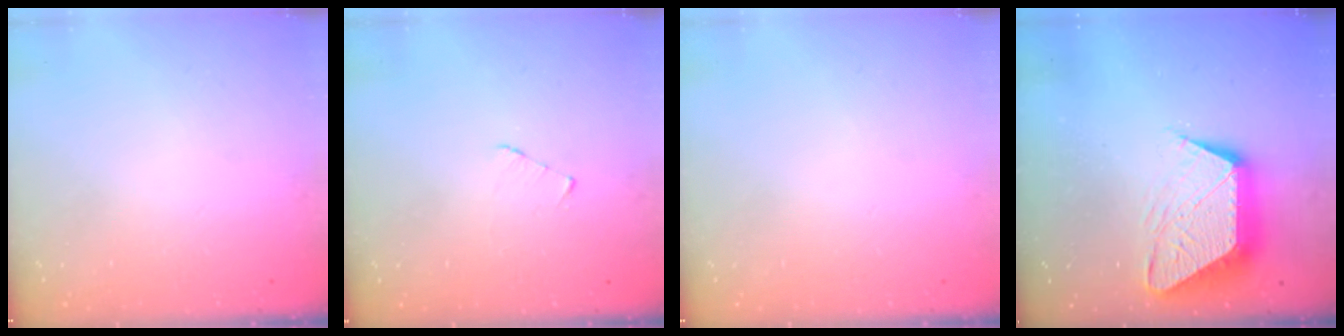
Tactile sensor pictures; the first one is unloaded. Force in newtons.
{"total": 2.7, "press": 2.7, "slide": 0.3}
{"total": 0.0}
{"total": 14.1, "press": 14.1, "slide": 0.9}